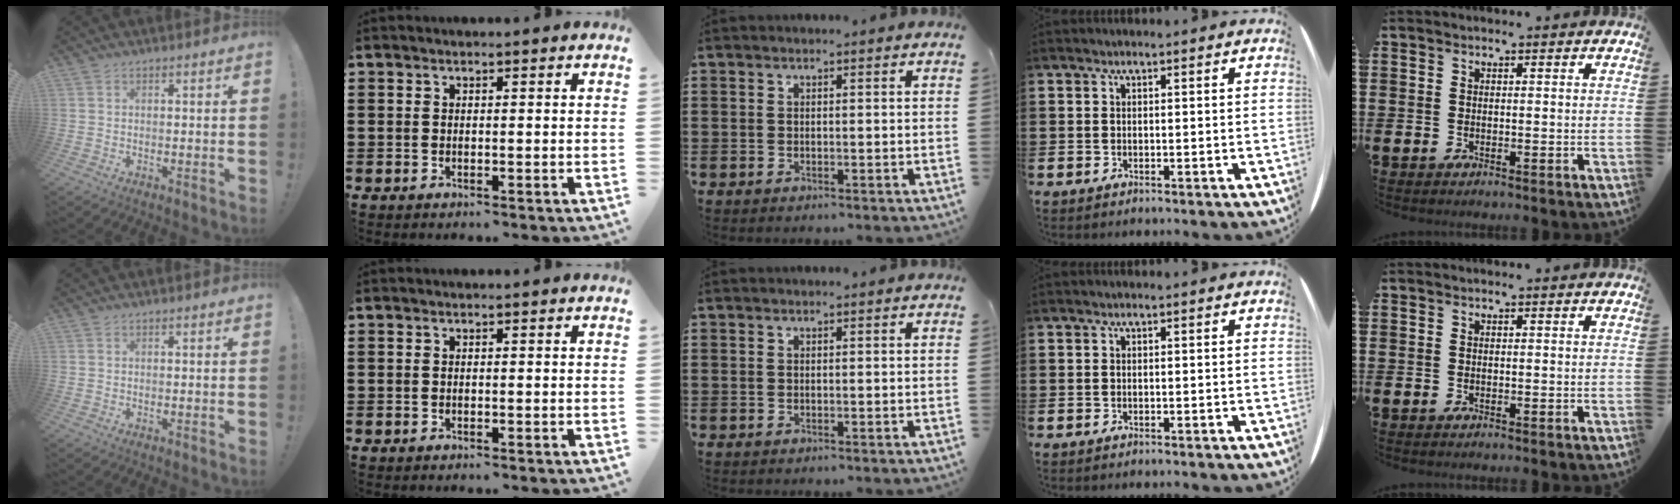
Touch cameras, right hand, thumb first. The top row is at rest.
{}